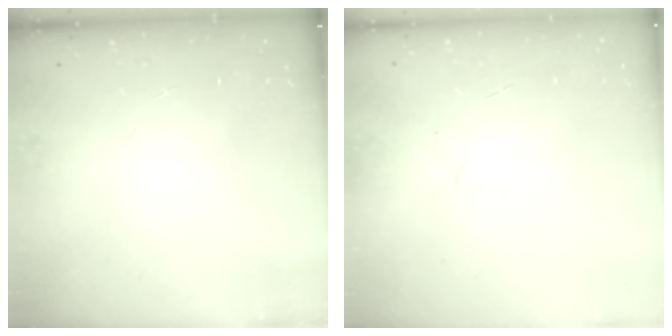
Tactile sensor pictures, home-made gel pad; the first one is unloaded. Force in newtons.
{"total": 4.1, "press": 3.9, "slide": 1.0}